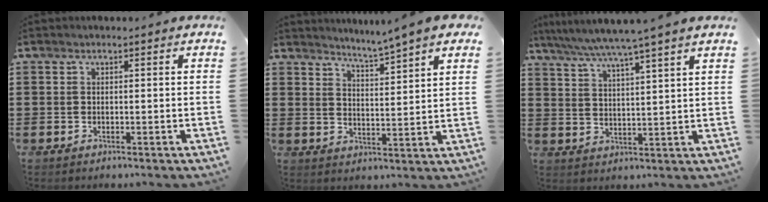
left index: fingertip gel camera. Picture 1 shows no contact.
{"total": 4.5, "force": [4.2, -1.1, 1.1], "torque": [-0.040, -0.030, 0.070]}
{"total": 5.7, "force": [4.9, -1.2, 2.7], "torque": [-0.071, -0.029, 0.081]}